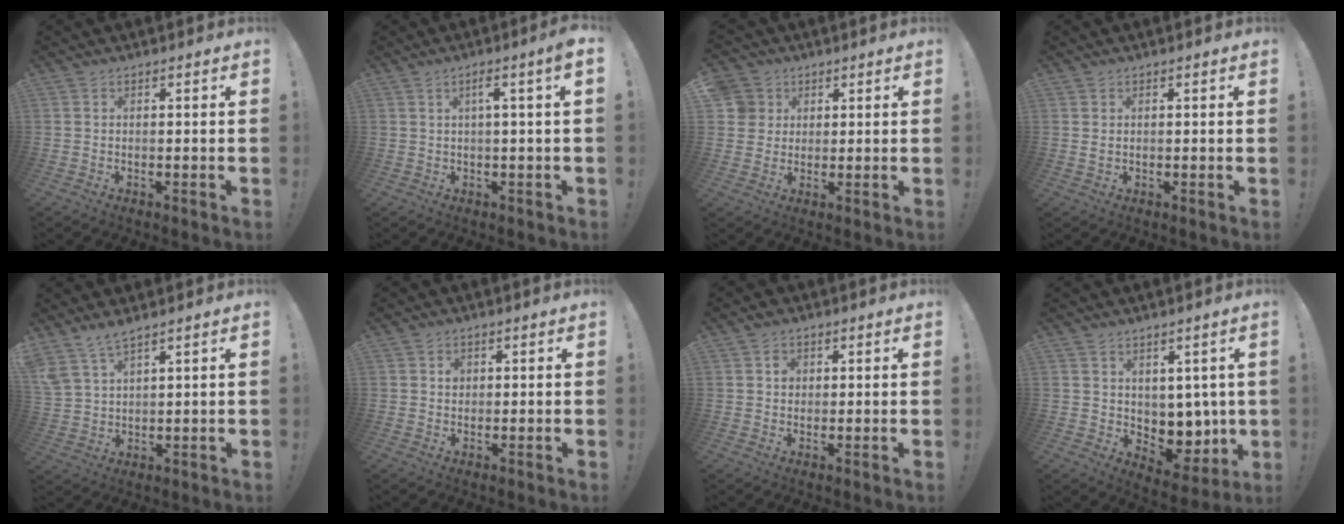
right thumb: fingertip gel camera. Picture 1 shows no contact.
{"total": 4.4, "force": [1.0, -0.1, 4.3], "torque": [-0.065, -0.002, 0.008]}
{"total": 6.1, "force": [2.2, 5.7, 0.9], "torque": [-0.026, -0.010, 0.044]}
{"total": 1.1, "force": [0.6, 0.7, 0.5], "torque": [-0.010, 0.002, 0.011]}
{"total": 6.1, "force": [5.2, 1.3, 2.8], "torque": [-0.071, -0.023, 0.104]}
{"total": 1.6, "force": [0.4, 1.4, 0.7], "torque": [0.011, -0.006, 0.001]}
{"total": 2.6, "force": [0.8, 2.3, 0.9], "torque": [0.003, -0.005, 0.010]}
{"total": 7.3, "force": [2.8, 6.1, 2.7], "torque": [-0.020, -0.032, 0.065]}